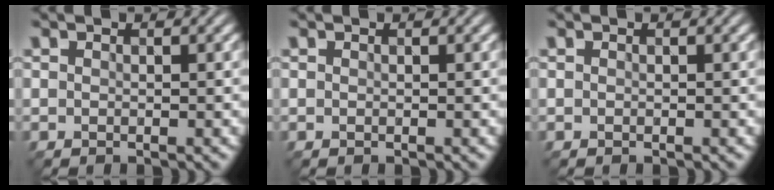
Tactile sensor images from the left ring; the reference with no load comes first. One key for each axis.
{"total": 0.0}
{"total": 0.0}